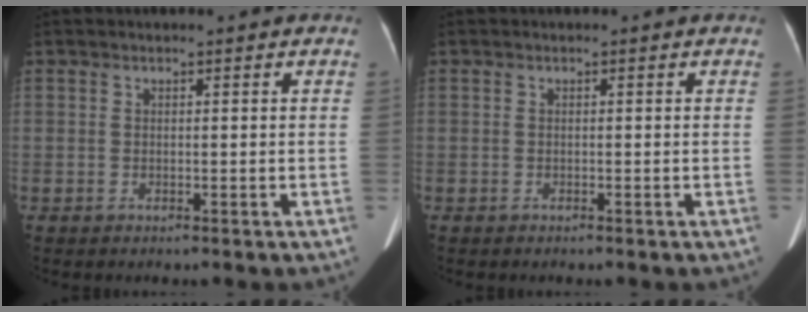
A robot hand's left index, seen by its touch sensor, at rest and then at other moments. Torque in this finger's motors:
{"motor_torque": [0.11, 0.11, 0.03, 0.01]}